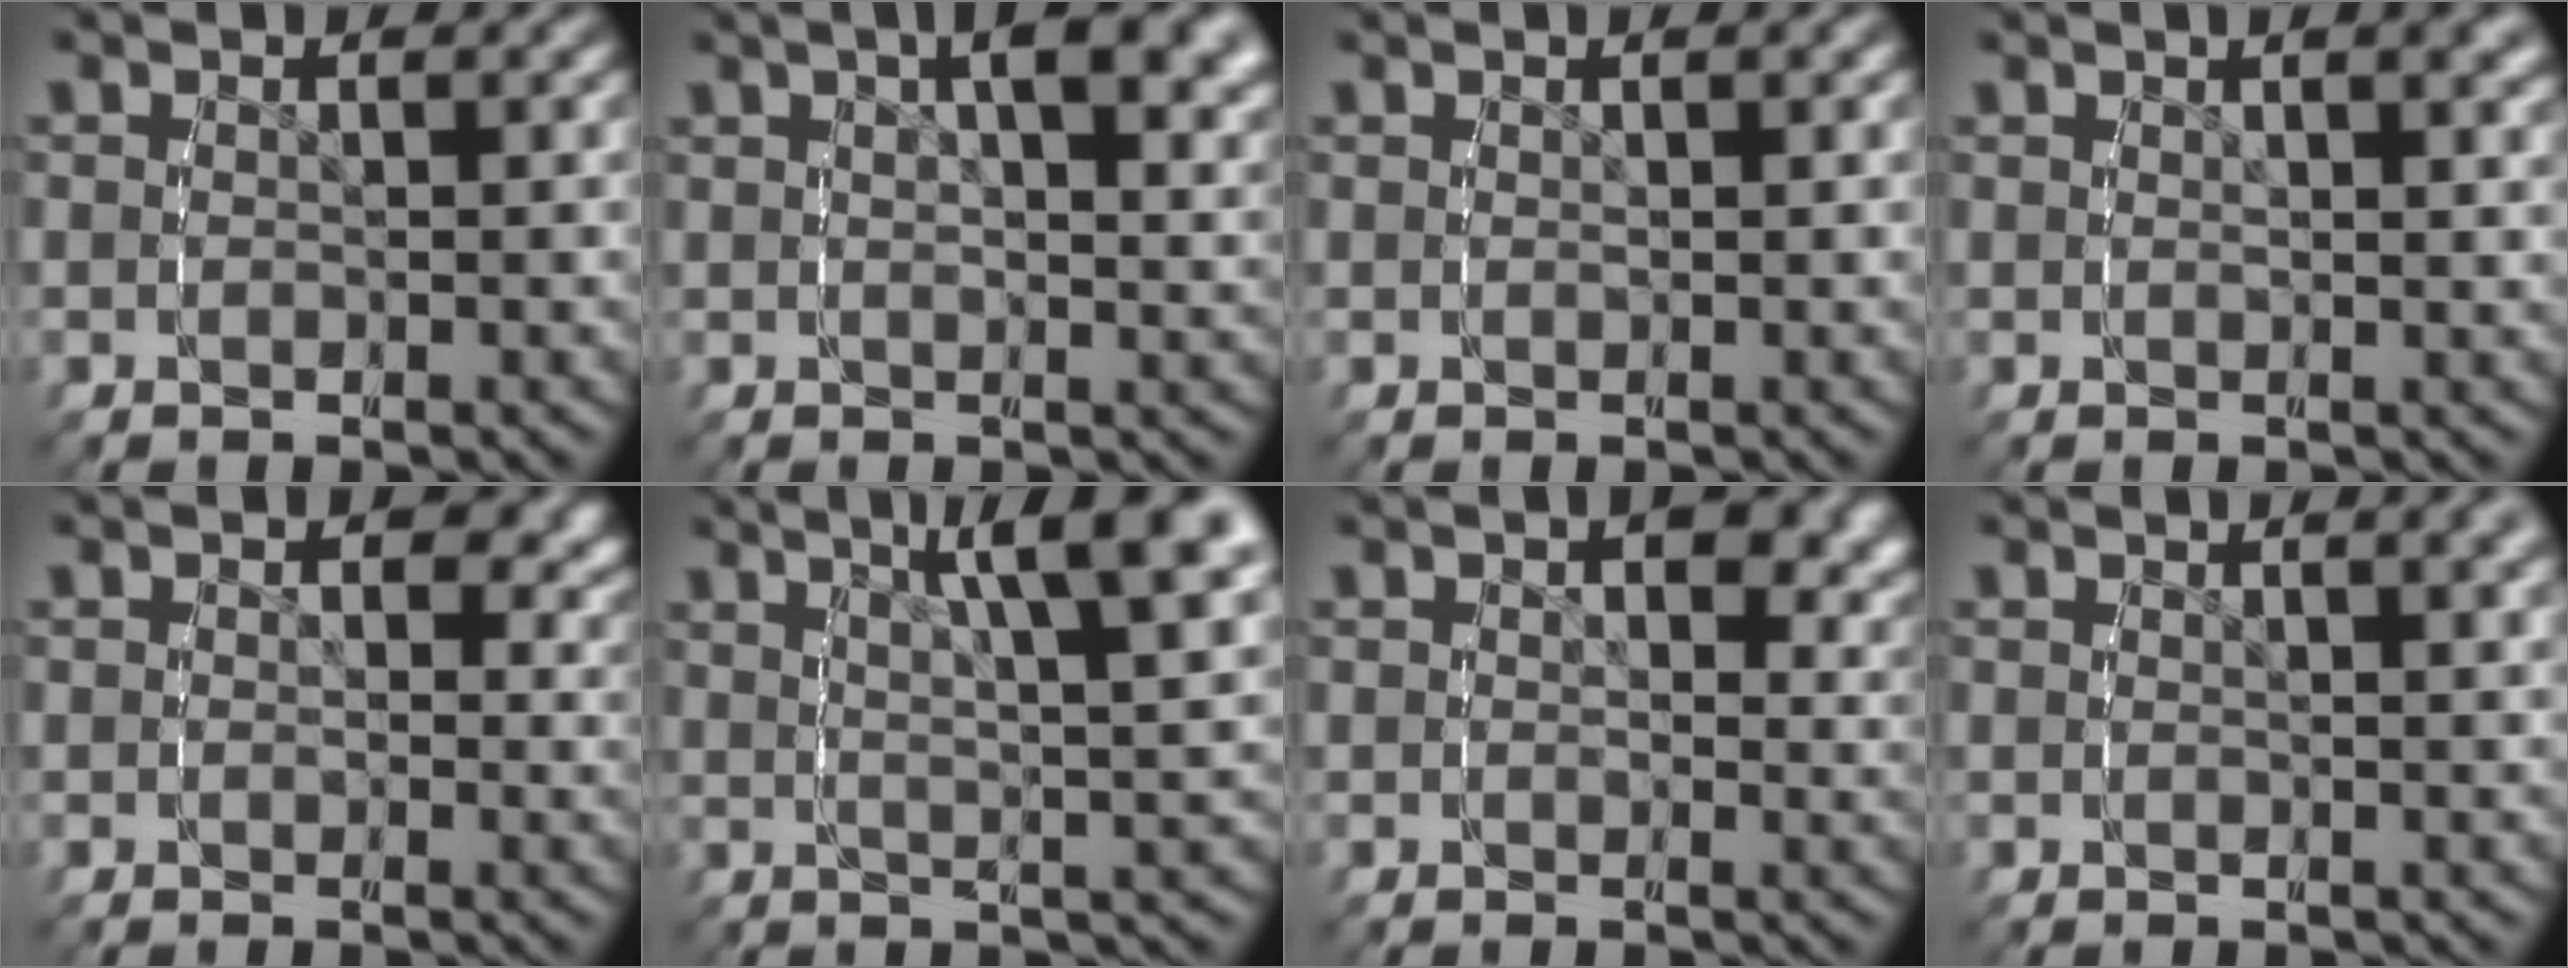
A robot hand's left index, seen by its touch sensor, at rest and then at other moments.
{"total": 6.0, "force": [2.7, 1.9, 5.0], "torque": [-0.061, 0.012, 0.041]}
{"total": 0.7, "force": [0.3, -0.3, 0.6], "torque": [-0.009, -0.002, 0.011]}
{"total": 2.5, "force": [1.4, 0.2, 2.1], "torque": [-0.022, 0.002, 0.024]}
{"total": 3.9, "force": [1.3, 2.3, 2.9], "torque": [-0.017, 0.004, 0.013]}
{"total": 9.7, "force": [5.0, 2.7, 7.9], "torque": [-0.094, 0.016, 0.071]}
{"total": 3.8, "force": [1.5, 1.9, 3.0], "torque": [-0.025, -0.001, 0.019]}
{"total": 2.2, "force": [1.3, -0.1, 1.7], "torque": [-0.017, 0.006, 0.022]}